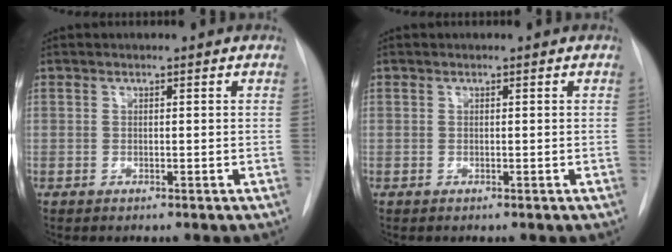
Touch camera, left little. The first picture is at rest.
{"total": 0.0}